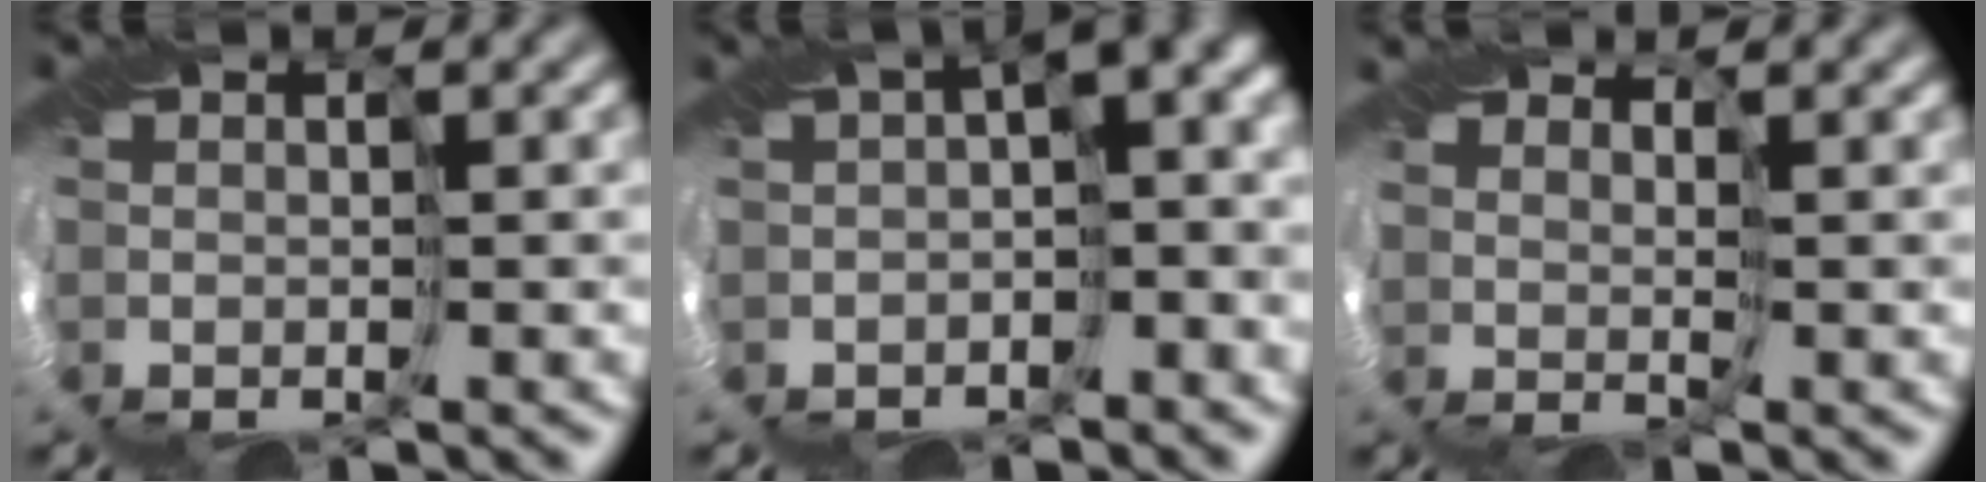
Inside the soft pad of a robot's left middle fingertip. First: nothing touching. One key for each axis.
{"total": 7.2, "fx": 0.1, "fy": 3.4, "fz": 6.4, "tx": -0.083, "ty": 0.005, "tz": -0.008}
{"total": 2.5, "fx": 1.7, "fy": 0.9, "fz": 1.6, "tx": -0.037, "ty": 0.003, "tz": 0.030}